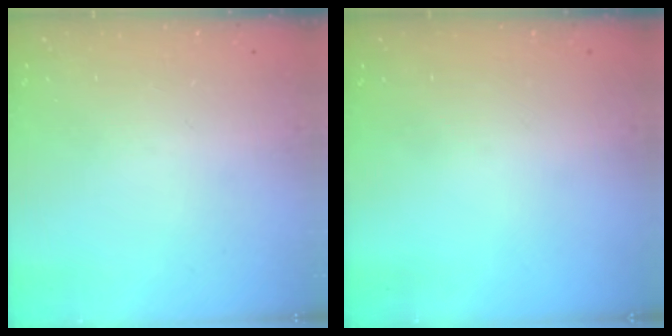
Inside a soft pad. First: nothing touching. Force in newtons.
{"total": 0.0}